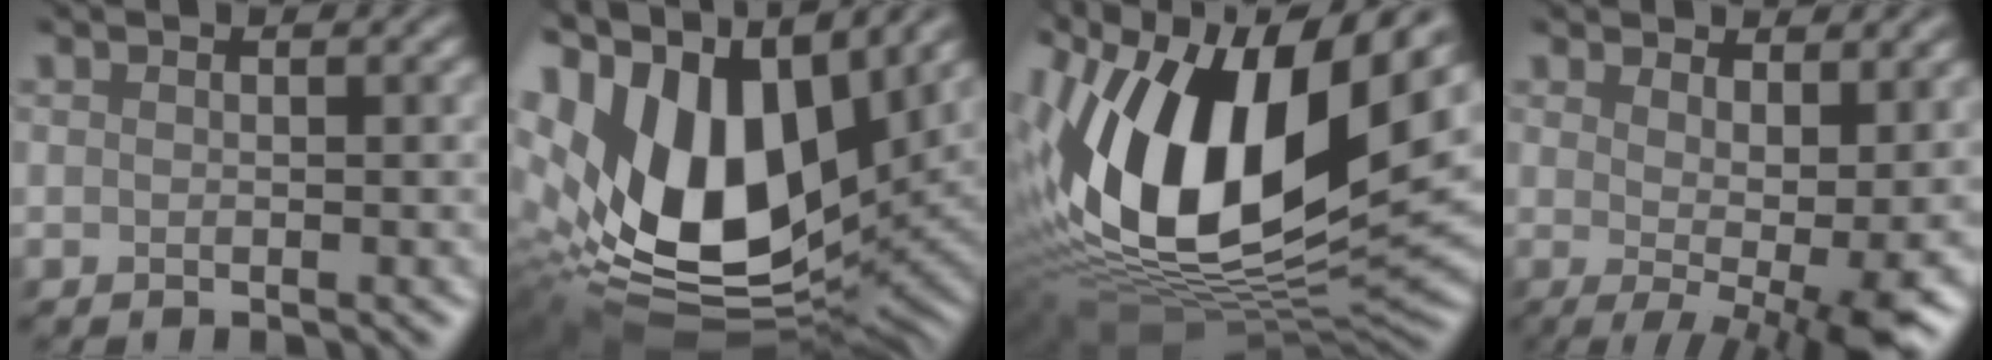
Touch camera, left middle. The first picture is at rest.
{"total": 17.9, "force": [4.3, 10.4, 13.8], "torque": [-0.290, 0.002, 0.075]}
{"total": 17.9, "force": [3.6, 8.8, 15.1], "torque": [-0.289, 0.016, 0.049]}
{"total": 6.8, "force": [0.9, 2.3, 6.3], "torque": [-0.090, -0.013, 0.019]}